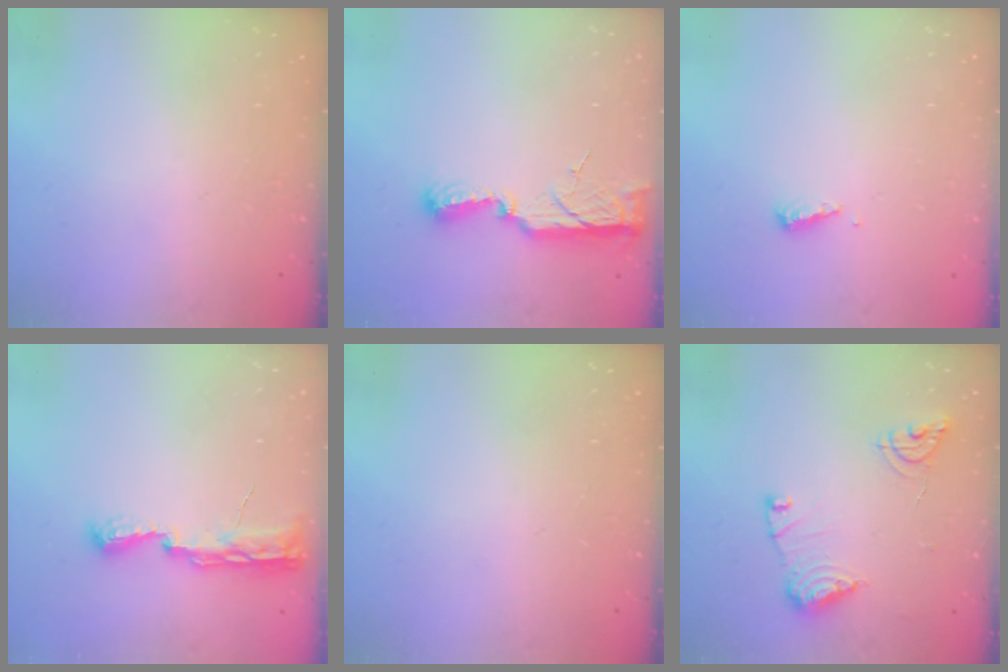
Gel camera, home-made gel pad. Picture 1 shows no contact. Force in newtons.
{"total": 10.6, "press": 9.3, "slide": 5.2}
{"total": 3.6, "press": 3.6, "slide": 0.4}
{"total": 8.0, "press": 8.0, "slide": 0.8}
{"total": 0.0}
{"total": 11.5, "press": 11.4, "slide": 1.0}